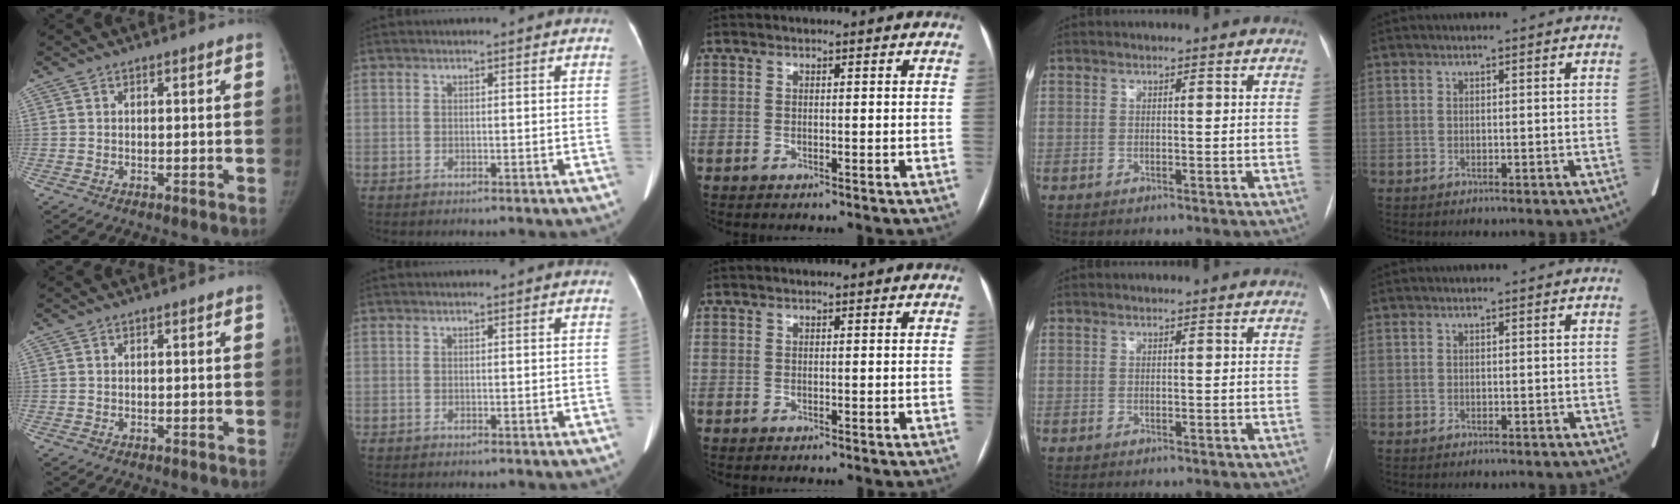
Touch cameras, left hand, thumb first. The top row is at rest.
{}